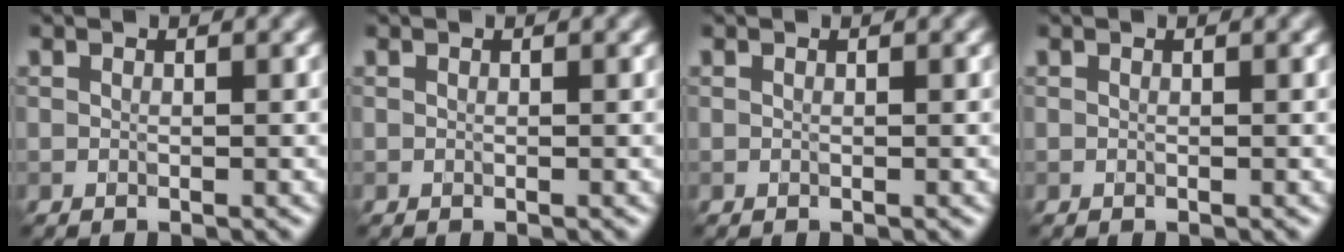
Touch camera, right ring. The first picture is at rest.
{"total": 0.0}
{"total": 0.0}
{"total": 0.0}